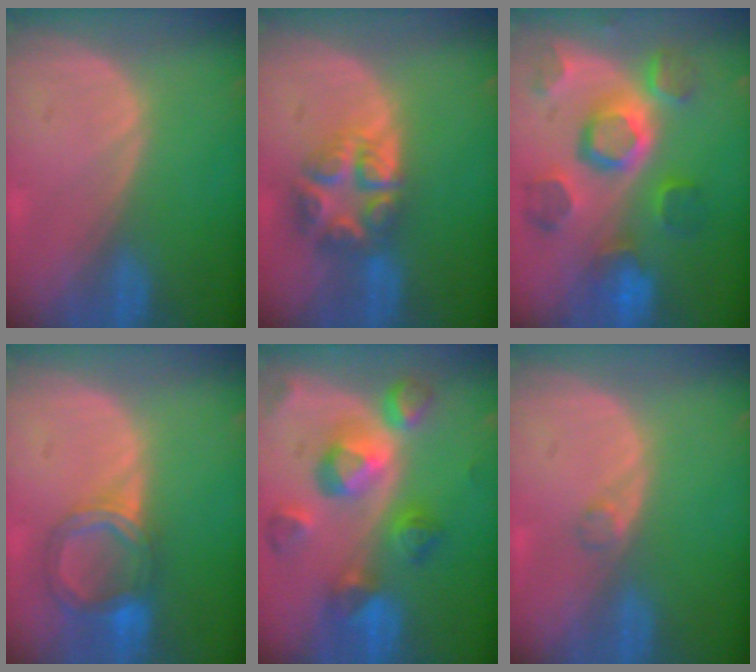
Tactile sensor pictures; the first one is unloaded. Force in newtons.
{"total": 7.9, "press": 6.8, "slide": 4.0}
{"total": 11.4, "press": 10.1, "slide": 5.4}
{"total": 6.5, "press": 5.8, "slide": 2.9}
{"total": 10.4, "press": 9.3, "slide": 4.6}
{"total": 1.2, "press": 1.2, "slide": 0.1}